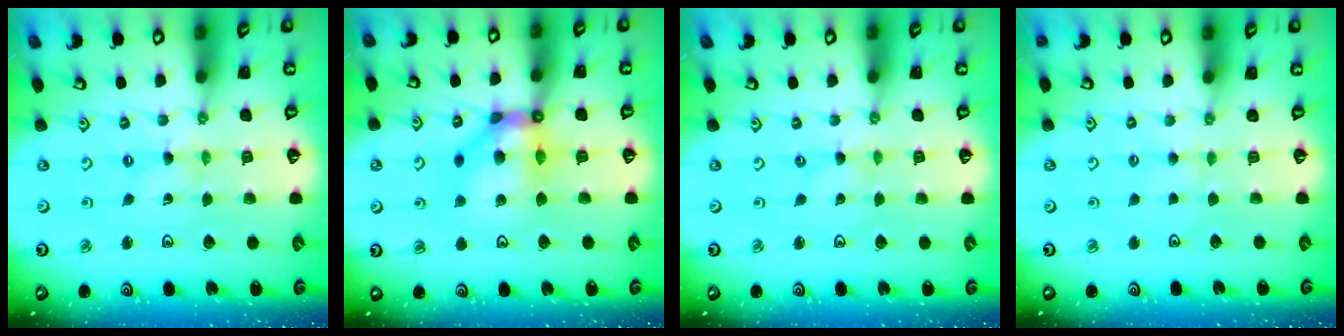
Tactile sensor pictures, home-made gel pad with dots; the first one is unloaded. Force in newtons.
{"total": 11.2, "press": 11.0, "slide": 2.4}
{"total": 0.0}
{"total": 2.2, "press": 2.2, "slide": 0.4}